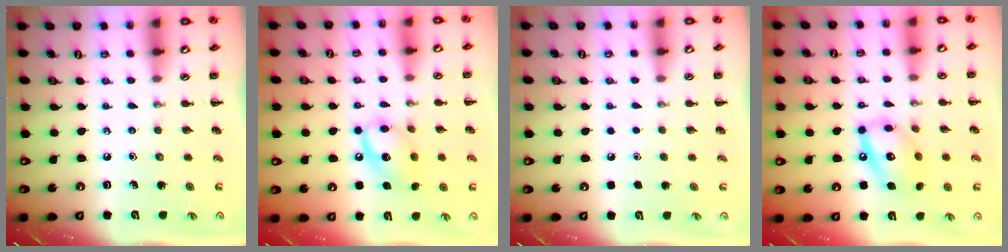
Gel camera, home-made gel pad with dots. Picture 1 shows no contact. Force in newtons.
{"total": 12.6, "press": 12.6, "slide": 1.3}
{"total": 1.8, "press": 1.8, "slide": 0.1}
{"total": 13.8, "press": 13.7, "slide": 1.9}